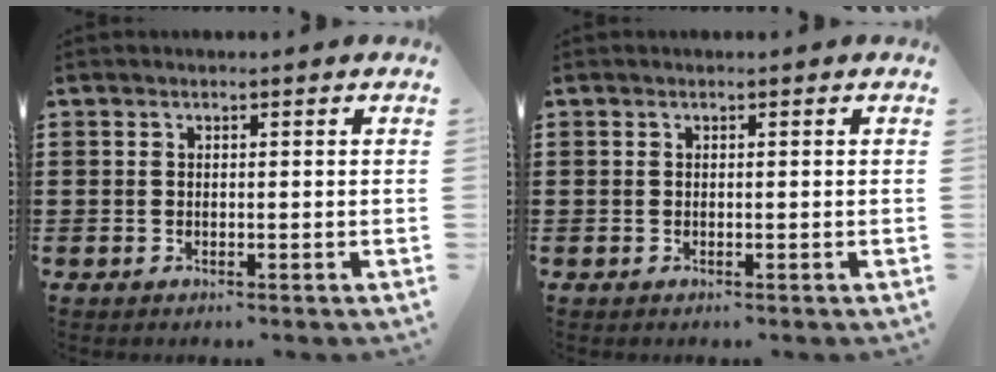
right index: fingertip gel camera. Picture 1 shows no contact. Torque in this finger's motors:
{"motor_torque": [1.11, 1.03, 0.00, -0.01]}